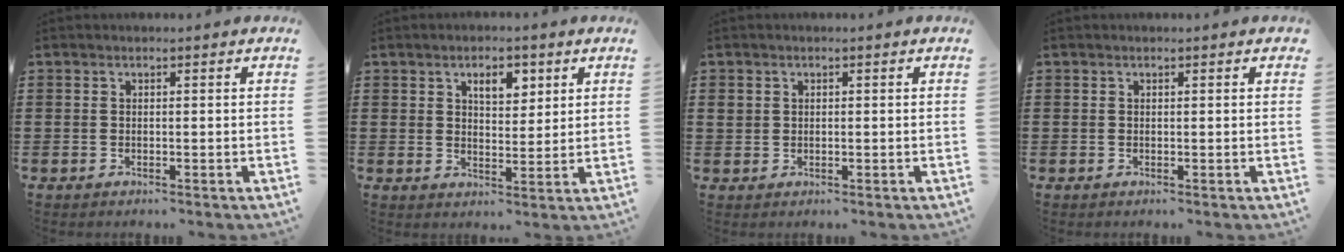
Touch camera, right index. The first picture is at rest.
{"total": 4.5, "force": [2.4, 2.4, 3.1], "torque": [-0.045, 0.001, 0.035]}
{"total": 1.0, "force": [0.4, 0.9, 0.2], "torque": [-0.006, 0.006, 0.006]}
{"total": 0.0}